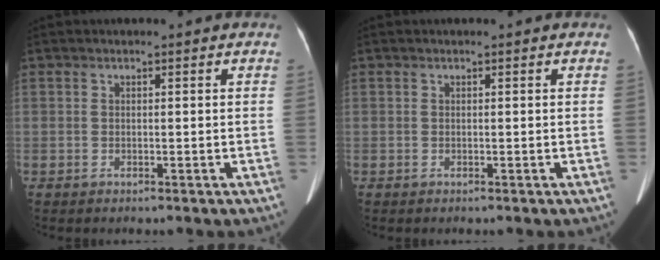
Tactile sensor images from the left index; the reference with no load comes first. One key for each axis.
{"total": 0.0}